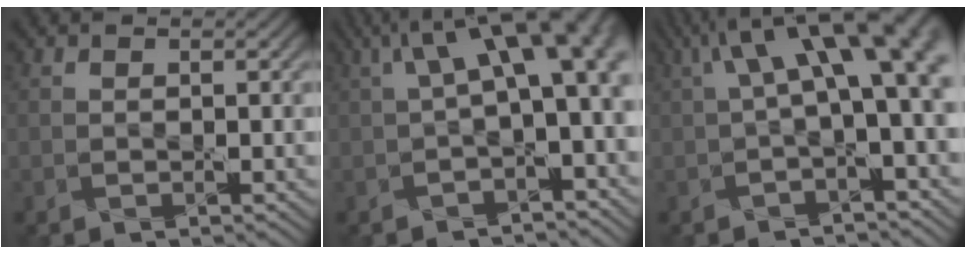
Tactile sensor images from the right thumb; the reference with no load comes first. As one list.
[{"total": 11.4, "force": [2.5, 4.8, 10.1], "torque": [-0.156, 0.004, 0.052]}, {"total": 11.4, "force": [3.1, 4.0, 10.2], "torque": [-0.163, 0.010, 0.059]}]